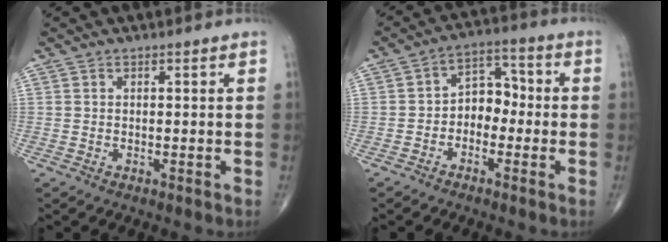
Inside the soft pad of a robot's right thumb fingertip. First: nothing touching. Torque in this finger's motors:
{"motor_torque": [-0.24, 0.45, 0.16, 0.07, 0.07]}